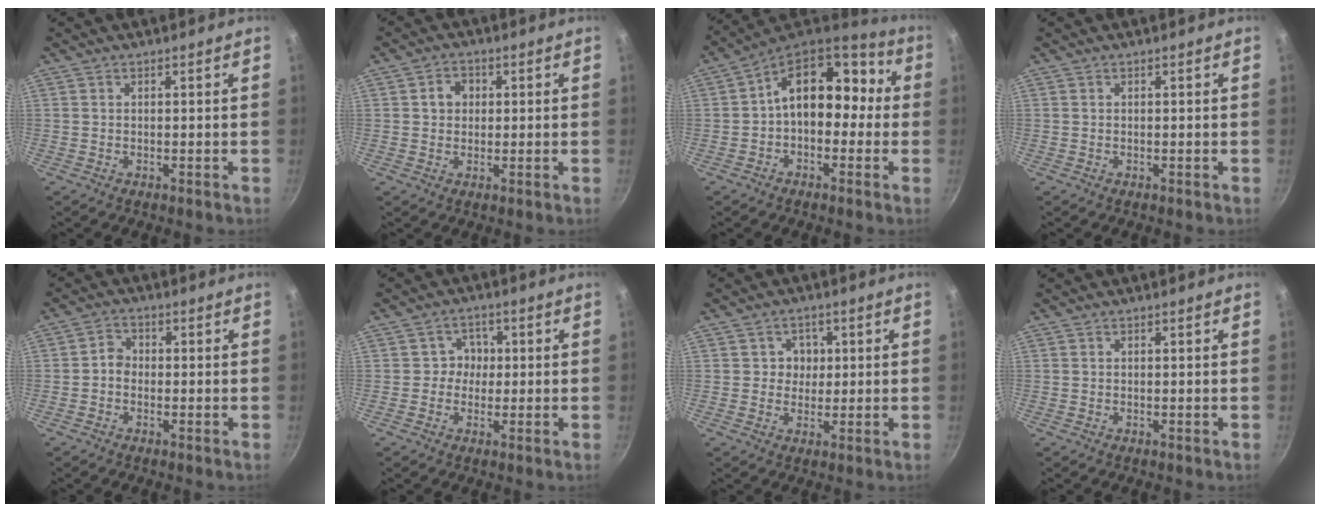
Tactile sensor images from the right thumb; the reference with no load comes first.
{"total": 3.6, "force": [0.6, 3.1, 1.8], "torque": [-0.012, 0.005, 0.008]}
{"total": 15.8, "force": [0.4, 10.1, 12.1], "torque": [-0.133, 0.053, -0.011]}
{"total": 0.0}
{"total": 3.0, "force": [-0.7, 2.4, 1.5], "torque": [-0.012, 0.011, -0.023]}
{"total": 3.6, "force": [0.0, 3.4, 1.3], "torque": [0.012, 0.011, -0.010]}
{"total": 3.8, "force": [0.7, 3.5, 1.3], "torque": [0.009, 0.003, 0.005]}
{"total": 0.0}